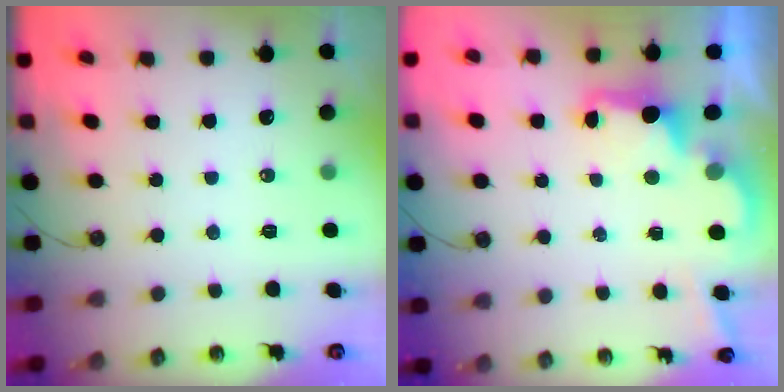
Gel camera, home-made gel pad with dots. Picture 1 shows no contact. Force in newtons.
{"total": 2.7, "press": 2.6, "slide": 0.8}